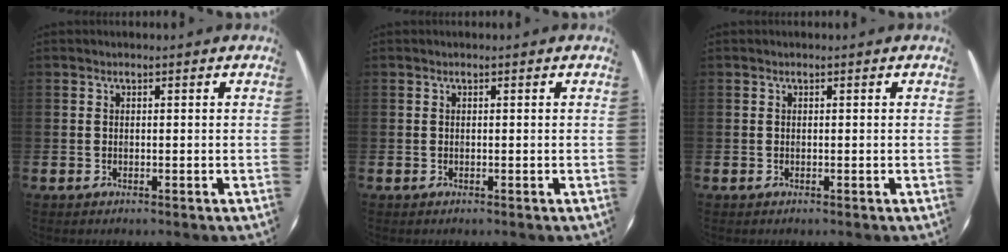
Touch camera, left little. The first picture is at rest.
{"total": 0.0}
{"total": 0.0}